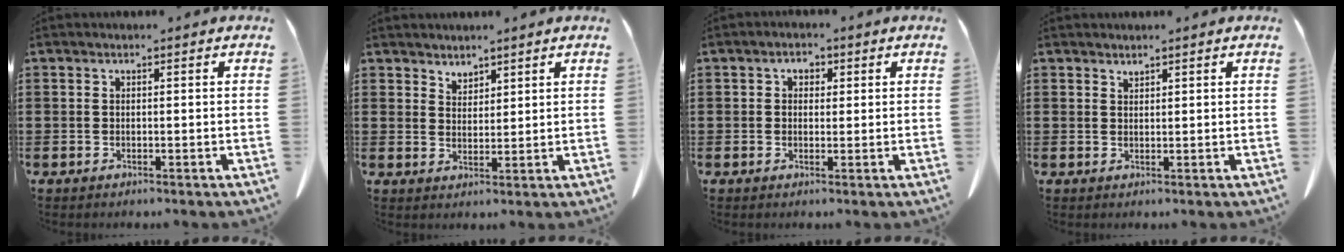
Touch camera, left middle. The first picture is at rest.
{"total": 2.6, "force": [2.5, 0.8, 0.0], "torque": [-0.006, -0.002, 0.048]}
{"total": 1.8, "force": [0.3, 1.4, 1.0], "torque": [-0.024, 0.008, 0.004]}
{"total": 1.1, "force": [1.1, 0.1, 0.1], "torque": [-0.004, -0.002, 0.021]}